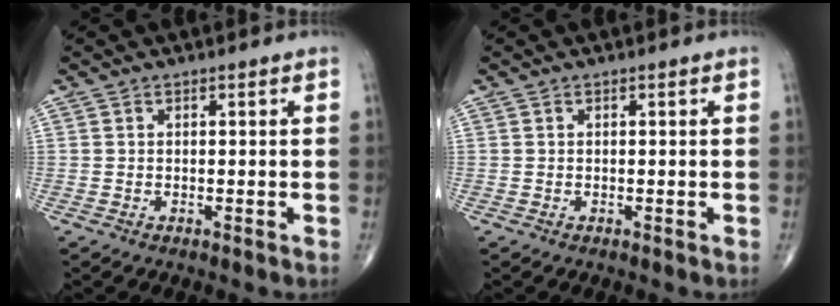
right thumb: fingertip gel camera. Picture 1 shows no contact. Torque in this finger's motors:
{"motor_torque": [0.02, 0.02, -0.03, -0.03, 0.01]}